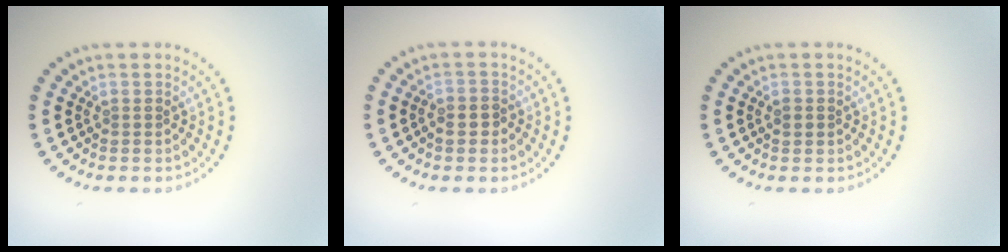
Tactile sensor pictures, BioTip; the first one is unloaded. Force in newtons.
{"total": 1.3, "press": 1.2, "slide": 0.5}
{"total": 1.0, "press": 1.0, "slide": 0.0}